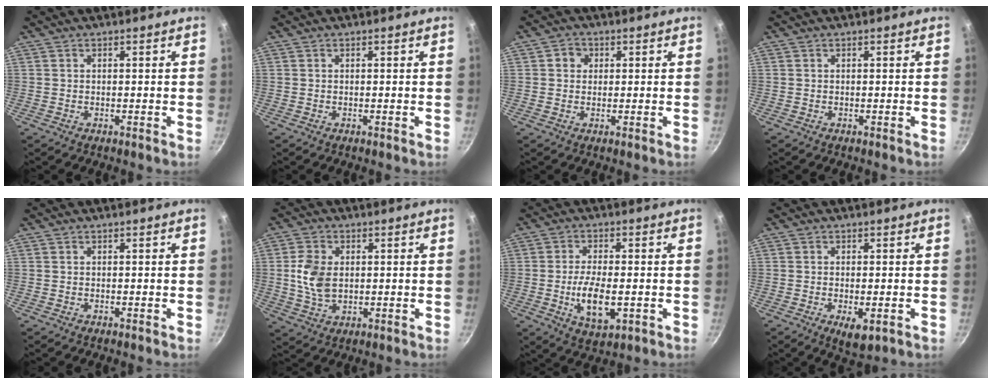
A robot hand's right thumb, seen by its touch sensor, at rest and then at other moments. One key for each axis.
{"total": 0.0}
{"total": 2.9, "fx": 0.7, "fy": 2.6, "fz": 1.0, "tx": 0.001, "ty": 0.003, "tz": 0.005}
{"total": 0.0}
{"total": 0.0}
{"total": 7.7, "fx": 0.7, "fy": 5.2, "fz": 5.6, "tx": -0.105, "ty": -0.003, "tz": 0.014}
{"total": 9.1, "fx": -1.8, "fy": 4.1, "fz": 8.0, "tx": -0.142, "ty": 0.000, "tz": -0.027}
{"total": 4.6, "fx": -1.5, "fy": 1.9, "fz": 3.9, "tx": -0.060, "ty": -0.008, "tz": -0.016}